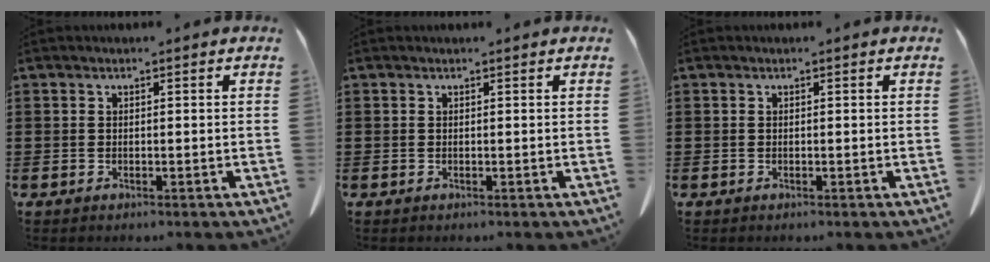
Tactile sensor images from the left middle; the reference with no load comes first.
{"total": 0.0}
{"total": 0.0}